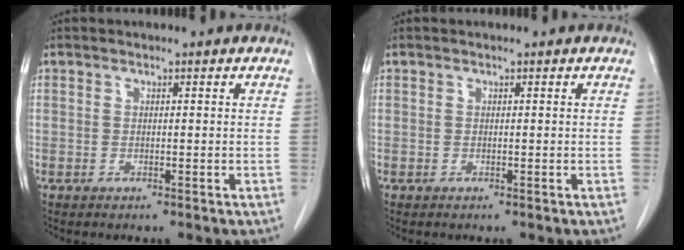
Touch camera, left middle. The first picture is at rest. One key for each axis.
{"total": 0.0}